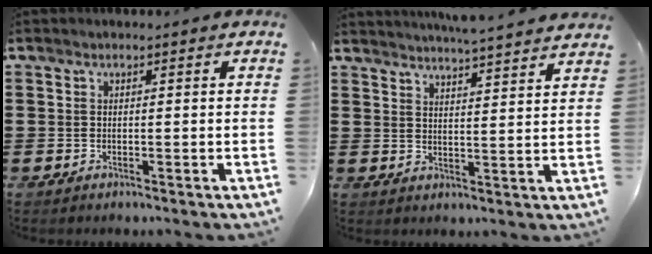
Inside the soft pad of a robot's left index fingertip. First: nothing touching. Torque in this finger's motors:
{"motor_torque": [2.14, 0.00, 0.04, 0.09]}